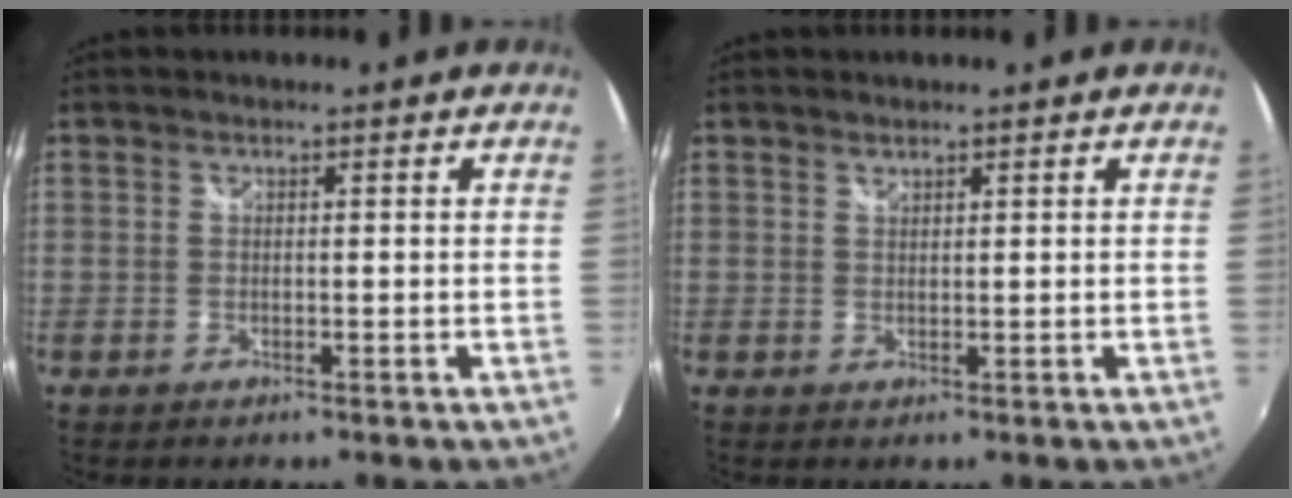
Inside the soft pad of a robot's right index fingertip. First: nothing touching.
{"total": 0.9, "force": [0.8, 0.2, 0.2], "torque": [-0.002, 0.001, 0.015]}